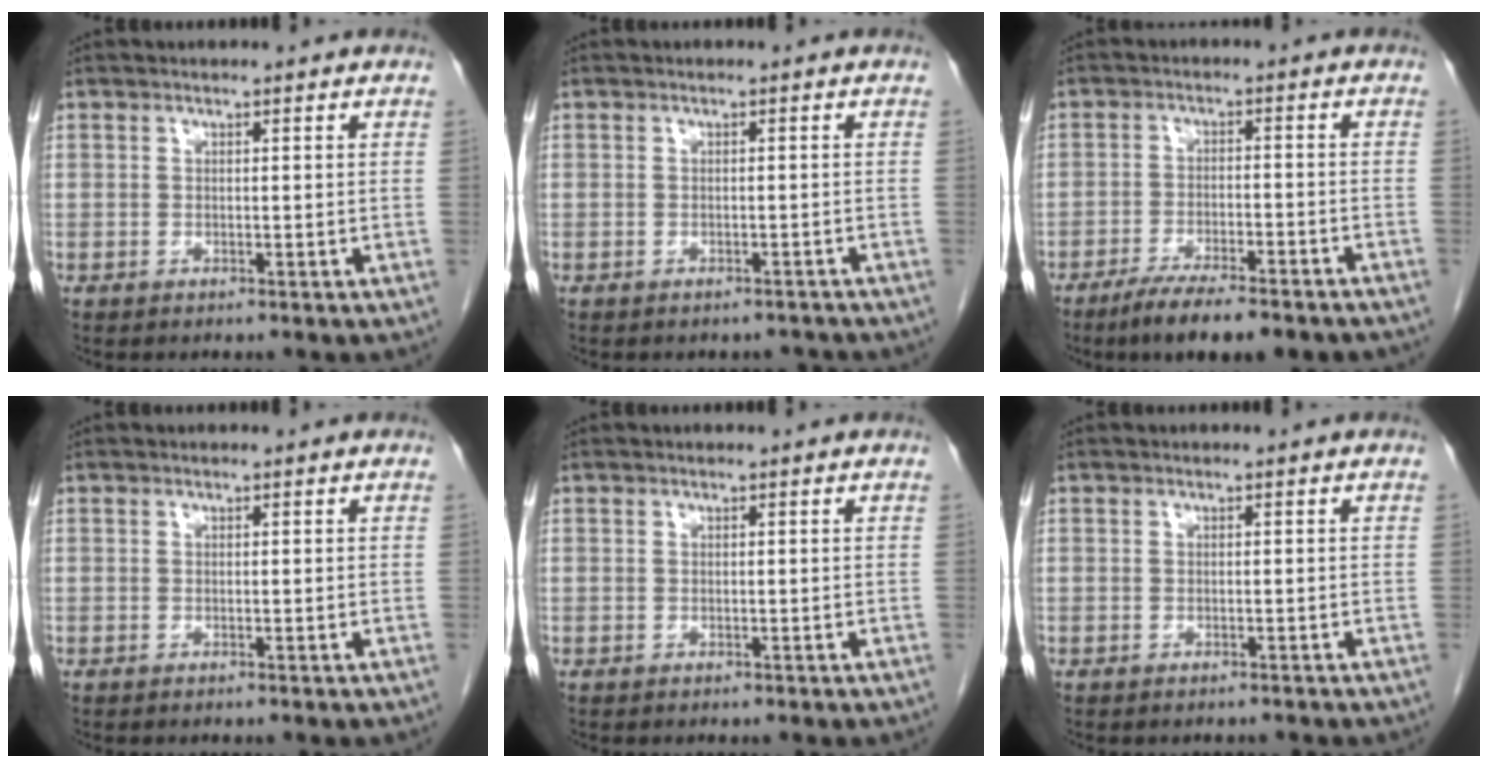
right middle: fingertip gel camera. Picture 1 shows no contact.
{"total": 2.2, "force": [-2.0, 1.0, -0.1], "torque": [0.004, 0.002, -0.028]}
{"total": 11.2, "force": [-8.8, 1.9, 6.7], "torque": [-0.095, -0.016, -0.133]}
{"total": 0.0}
{"total": 0.0}
{"total": 0.8, "force": [-0.8, 0.2, 0.0], "torque": [-0.008, -0.002, -0.013]}